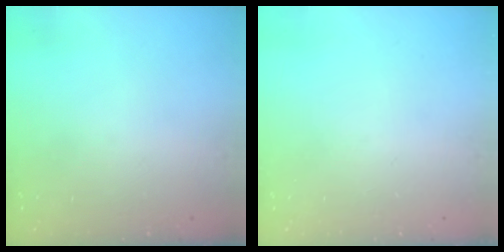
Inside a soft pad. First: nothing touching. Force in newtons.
{"total": 0.0}